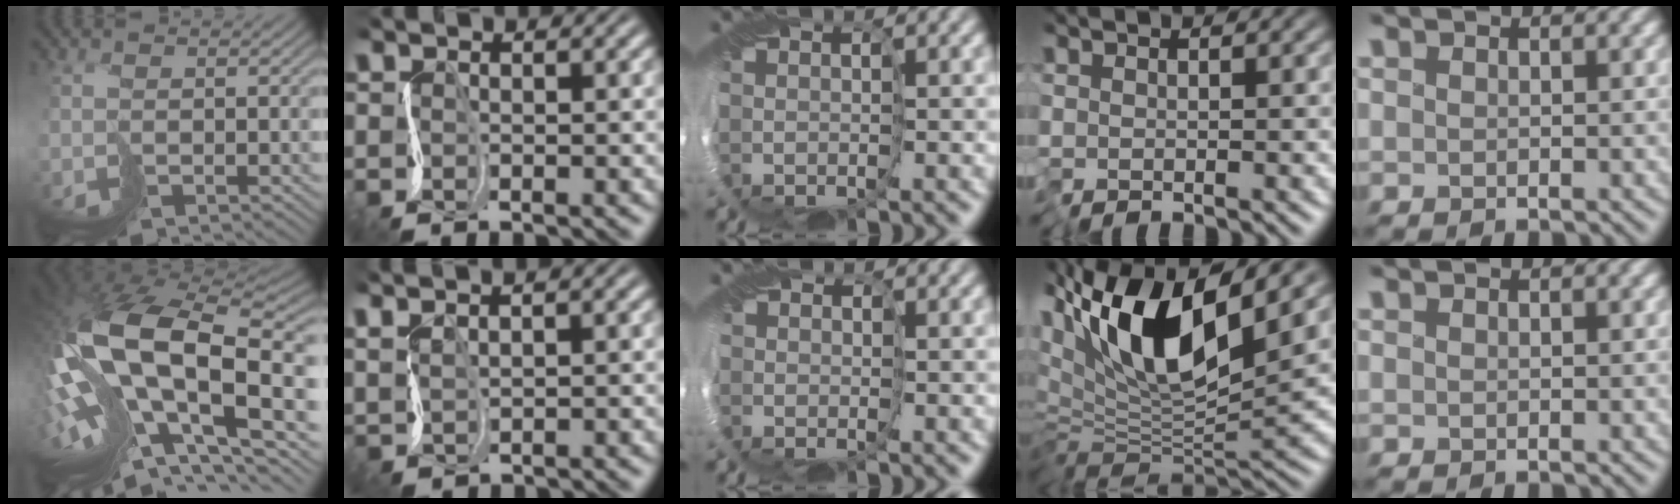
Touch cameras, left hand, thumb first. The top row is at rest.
{"thumb": {"total": 20.2, "force": [-0.6, 11.8, 16.4], "torque": [-0.355, -0.039, 0.004]}, "index": {"total": 2.9, "force": [2.2, 1.2, 1.5], "torque": [-0.036, 0.022, 0.031]}, "middle": {"total": 0.6, "force": [0.1, 0.5, 0.0], "torque": [0.001, -0.001, 0.000]}, "ring": {"total": 13.3, "force": [4.7, 4.6, 11.5], "torque": [-0.221, 0.020, 0.076]}}